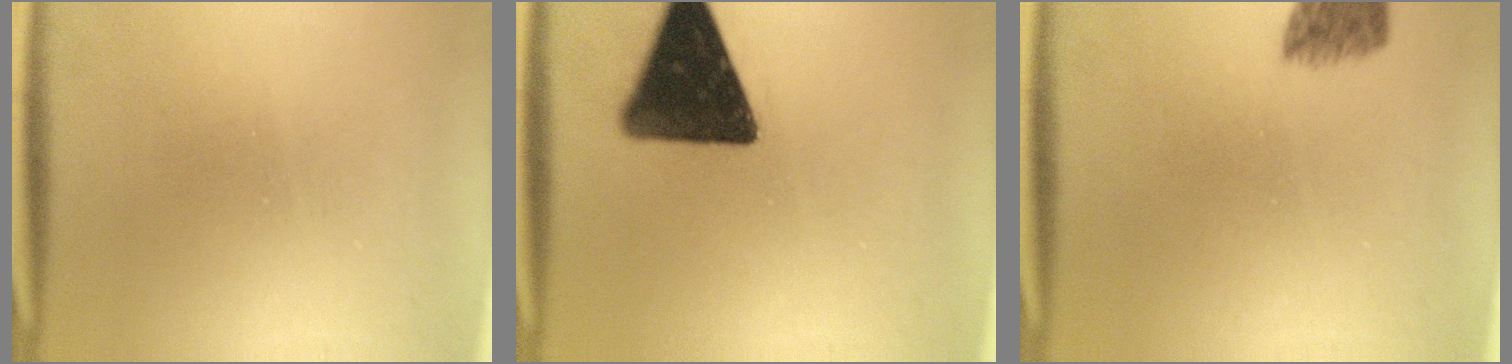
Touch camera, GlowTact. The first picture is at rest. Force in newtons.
{"total": 15.9}
{"total": 5.2}